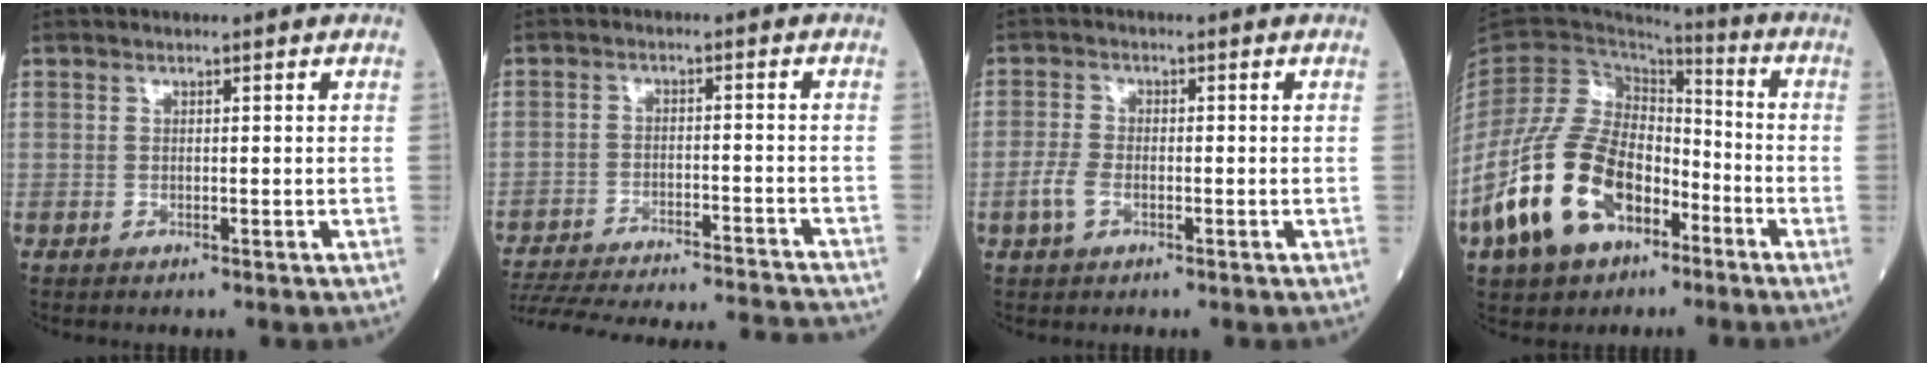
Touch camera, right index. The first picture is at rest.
{"total": 27.4, "force": [-25.4, 1.7, 10.0], "torque": [-0.178, -0.047, -0.347]}
{"total": 3.1, "force": [-1.2, 1.7, 2.3], "torque": [-0.058, 0.003, -0.027]}
{"total": 16.7, "force": [-7.9, 9.8, 10.9], "torque": [-0.243, 0.010, -0.145]}